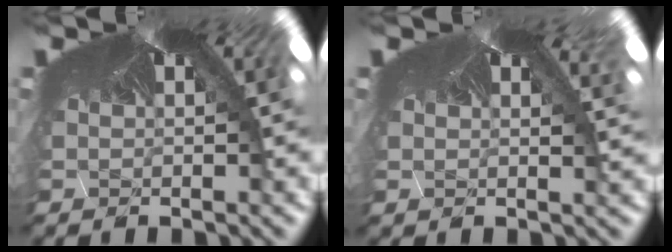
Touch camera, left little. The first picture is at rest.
{"total": 1.2, "force": [1.1, 0.2, -0.3], "torque": [-0.004, 0.006, 0.013]}